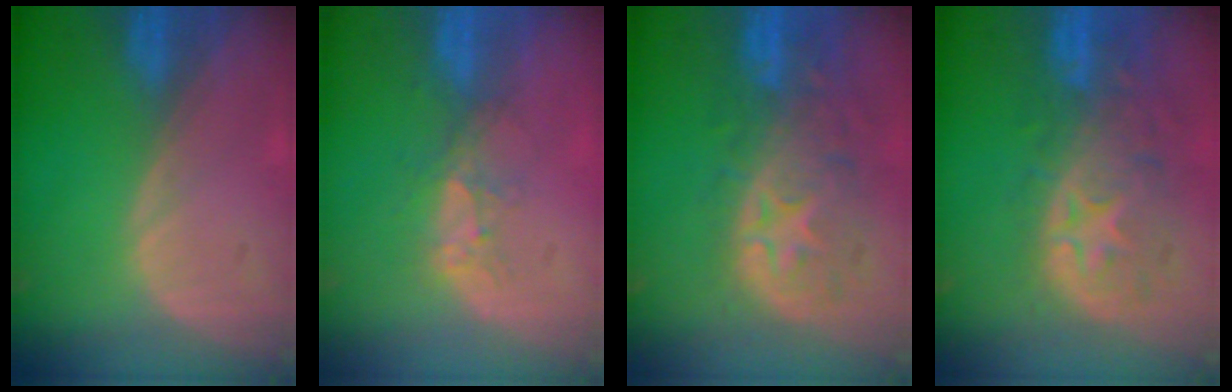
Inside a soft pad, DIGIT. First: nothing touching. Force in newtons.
{"total": 4.0, "press": 3.5, "slide": 1.9}
{"total": 11.1, "press": 9.9, "slide": 5.1}
{"total": 11.1, "press": 9.9, "slide": 5.1}